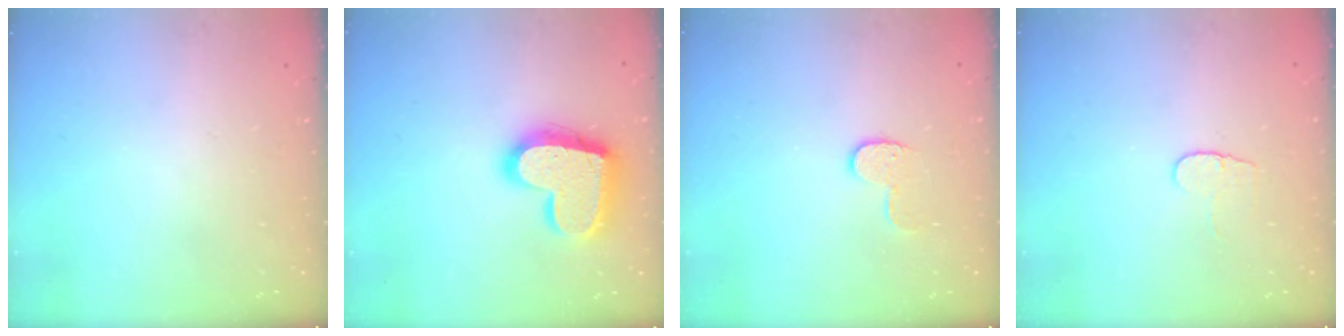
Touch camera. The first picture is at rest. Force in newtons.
{"total": 19.1, "press": 19.0, "slide": 1.3}
{"total": 6.8, "press": 6.8, "slide": 0.2}
{"total": 4.8, "press": 4.8, "slide": 0.4}